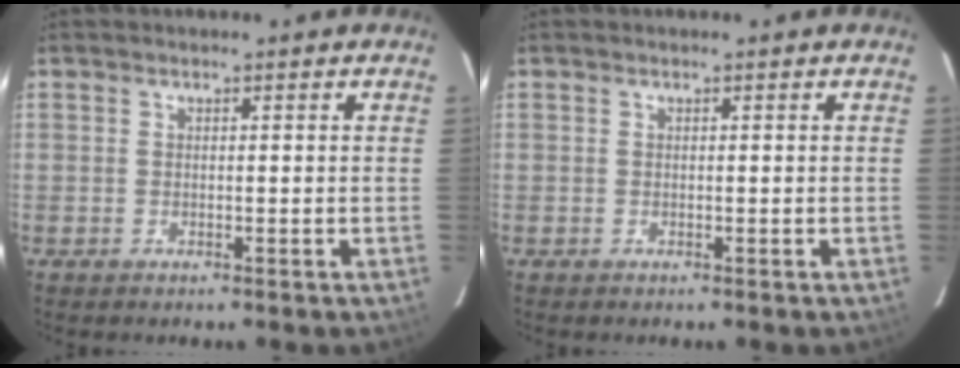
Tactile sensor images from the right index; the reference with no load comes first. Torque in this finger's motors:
{"motor_torque": [0.00, 0.00, 0.00, 0.00]}